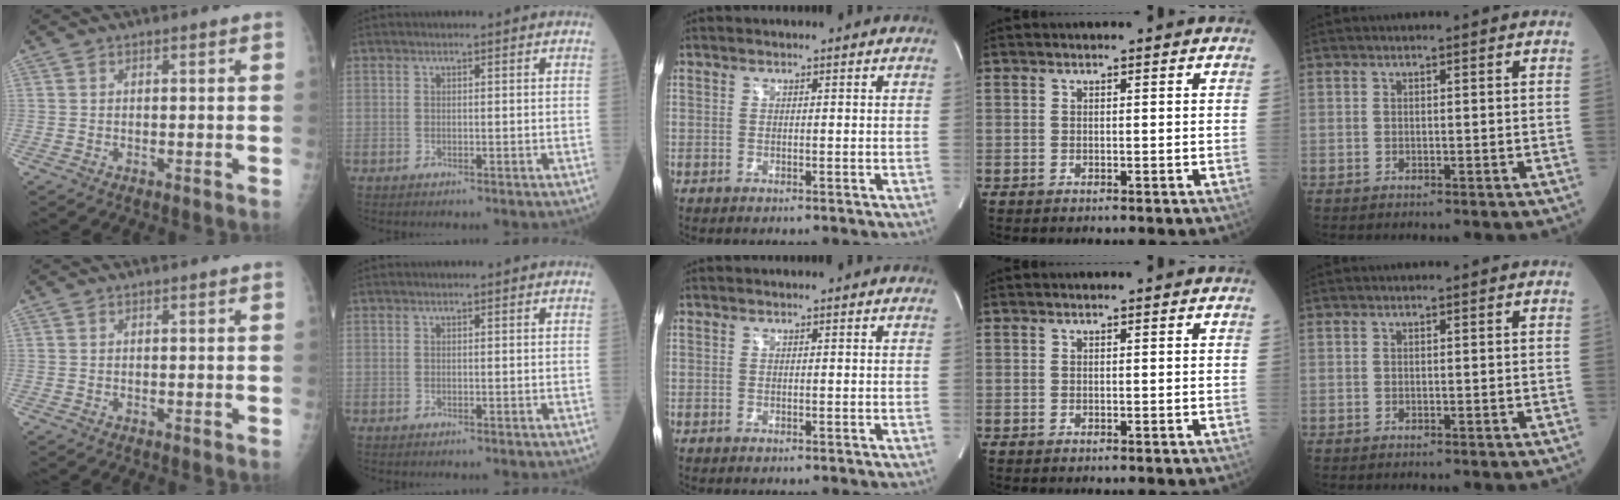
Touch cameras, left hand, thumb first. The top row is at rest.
{}